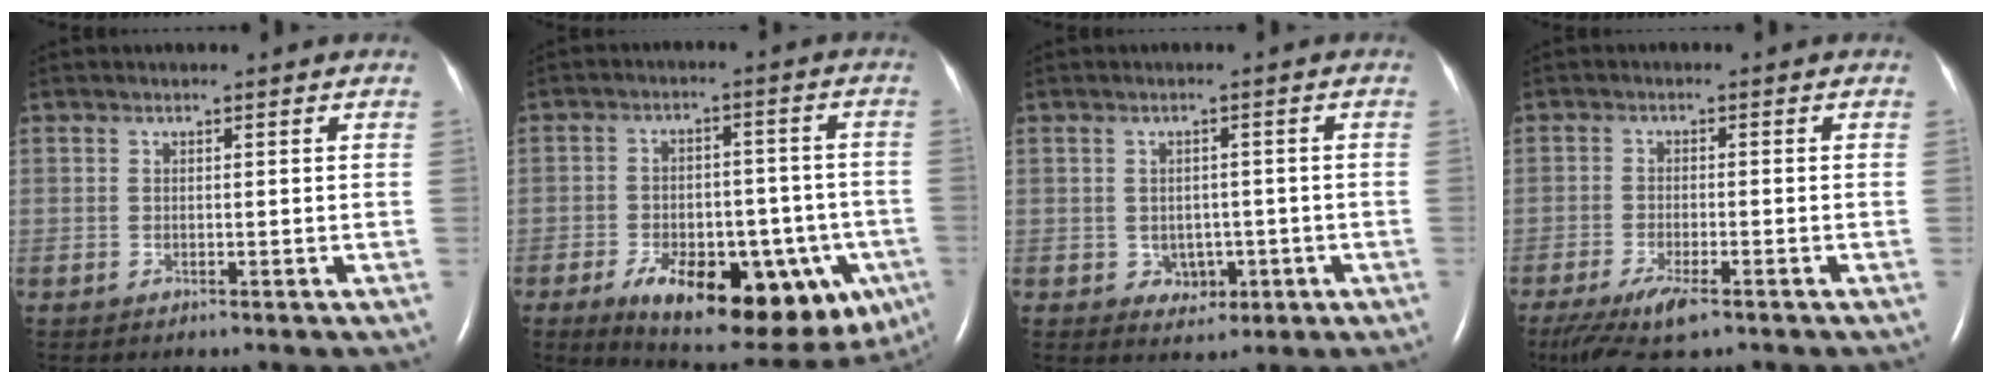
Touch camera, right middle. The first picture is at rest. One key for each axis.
{"total": 21.3, "fx": -10.1, "fy": 9.6, "fz": 16.0, "tx": -0.167, "ty": 0.001, "tz": -0.127}
{"total": 3.5, "fx": -0.9, "fy": 2.9, "fz": 1.7, "tx": -0.021, "ty": 0.007, "tz": 0.001}
{"total": 7.2, "fx": -4.9, "fy": 1.6, "fz": 5.0, "tx": -0.094, "ty": -0.018, "tz": -0.081}